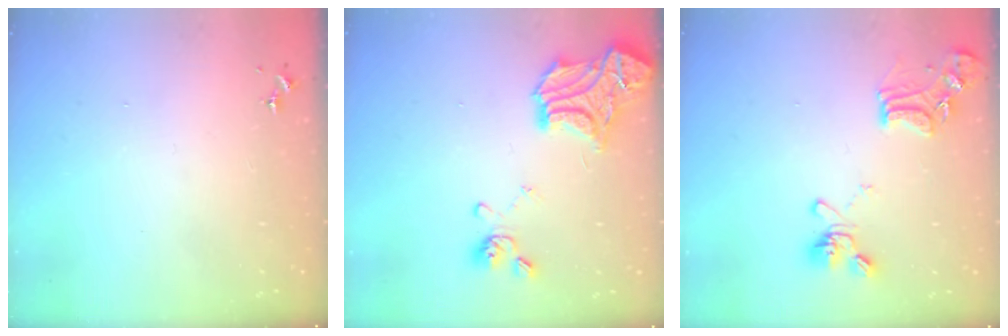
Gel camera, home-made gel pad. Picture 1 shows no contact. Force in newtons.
{"total": 22.7, "press": 22.6, "slide": 2.1}
{"total": 16.0, "press": 15.8, "slide": 1.9}